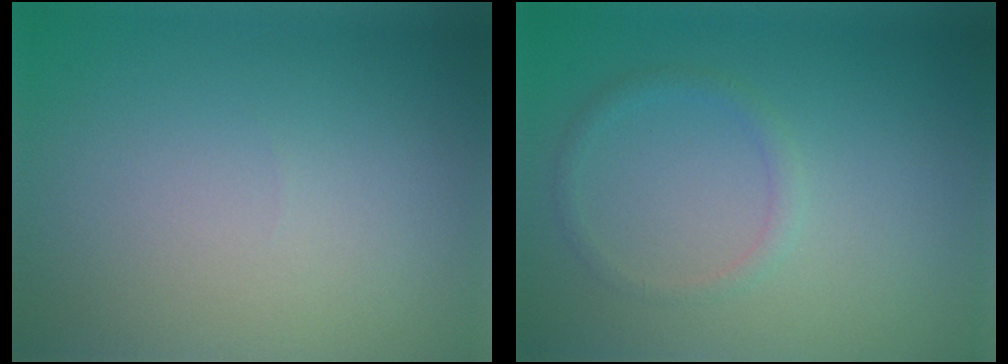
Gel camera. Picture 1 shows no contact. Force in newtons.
{"total": 1.2, "press": 1.2, "slide": 0.2}